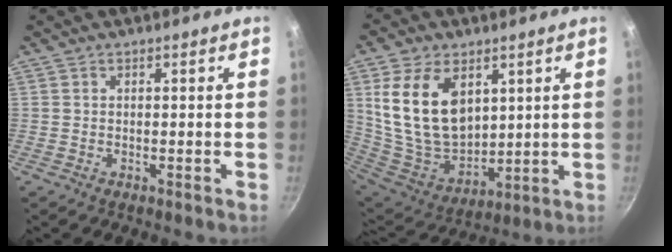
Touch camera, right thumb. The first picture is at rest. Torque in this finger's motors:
{"motor_torque": [-0.60, 1.60, 1.78, 0.99, 0.49]}